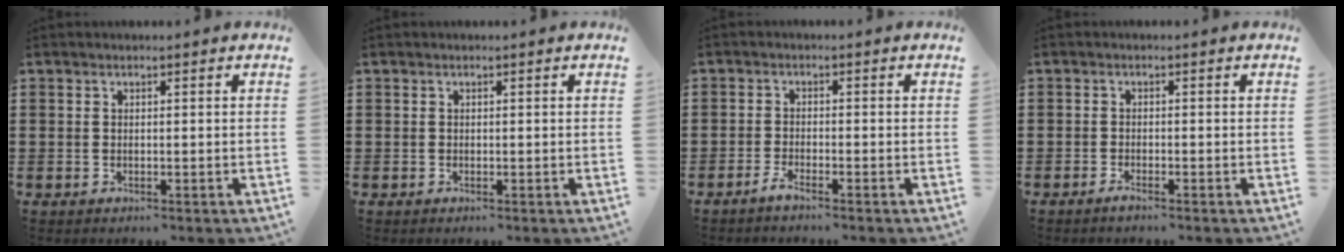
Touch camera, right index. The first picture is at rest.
{"total": 0.0}
{"total": 1.7, "force": [-1.5, -0.1, 0.7], "torque": [-0.020, -0.004, -0.030]}
{"total": 1.1, "force": [-1.0, 0.0, 0.5], "torque": [-0.011, -0.004, -0.019]}